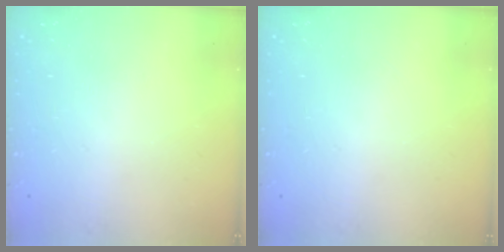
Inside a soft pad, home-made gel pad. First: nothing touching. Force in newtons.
{"total": 0.0}